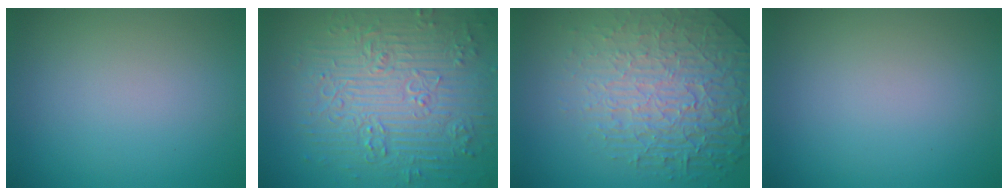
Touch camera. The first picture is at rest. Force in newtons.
{"total": 9.3, "press": 6.9, "slide": 6.3}
{"total": 8.1, "press": 5.8, "slide": 5.7}
{"total": 0.0}